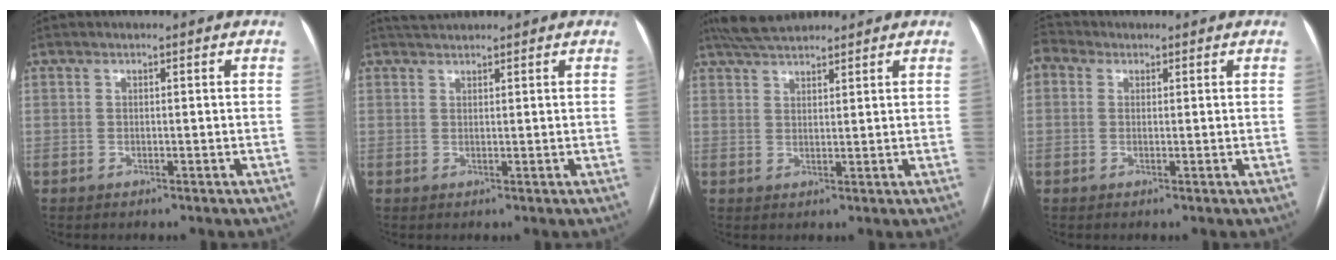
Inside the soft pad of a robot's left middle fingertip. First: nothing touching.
{"total": 2.0, "force": [2.0, 0.1, 0.3], "torque": [-0.008, 0.019, 0.038]}
{"total": 6.2, "force": [5.6, 1.2, 2.5], "torque": [-0.048, 0.030, 0.102]}
{"total": 3.4, "force": [1.5, 2.6, 1.5], "torque": [-0.039, 0.025, 0.030]}